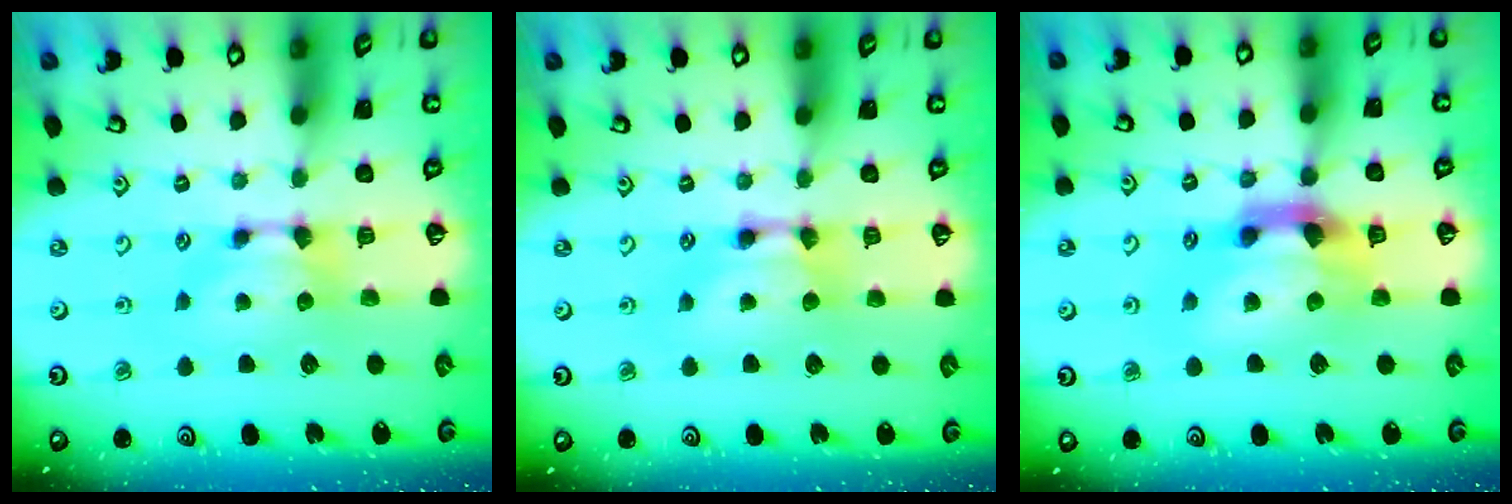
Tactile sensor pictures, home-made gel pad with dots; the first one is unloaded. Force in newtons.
{"total": 1.6, "press": 1.4, "slide": 0.6}
{"total": 5.3, "press": 5.0, "slide": 1.8}